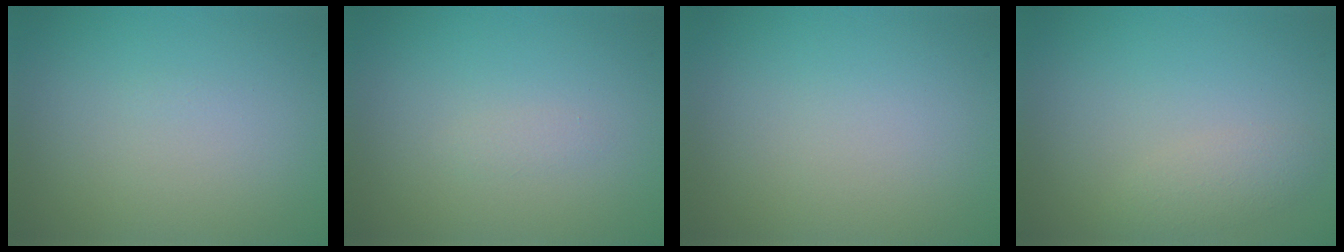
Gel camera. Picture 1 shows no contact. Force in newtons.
{"total": 0.6, "press": 0.6, "slide": 0.0}
{"total": 0.0}
{"total": 1.7, "press": 1.7, "slide": 0.0}